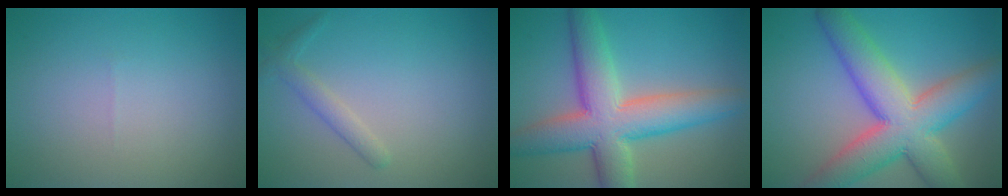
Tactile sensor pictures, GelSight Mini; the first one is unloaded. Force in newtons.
{"total": 1.6, "press": 1.6, "slide": 0.1}
{"total": 9.1, "press": 9.0, "slide": 0.6}
{"total": 10.0, "press": 10.0, "slide": 0.6}